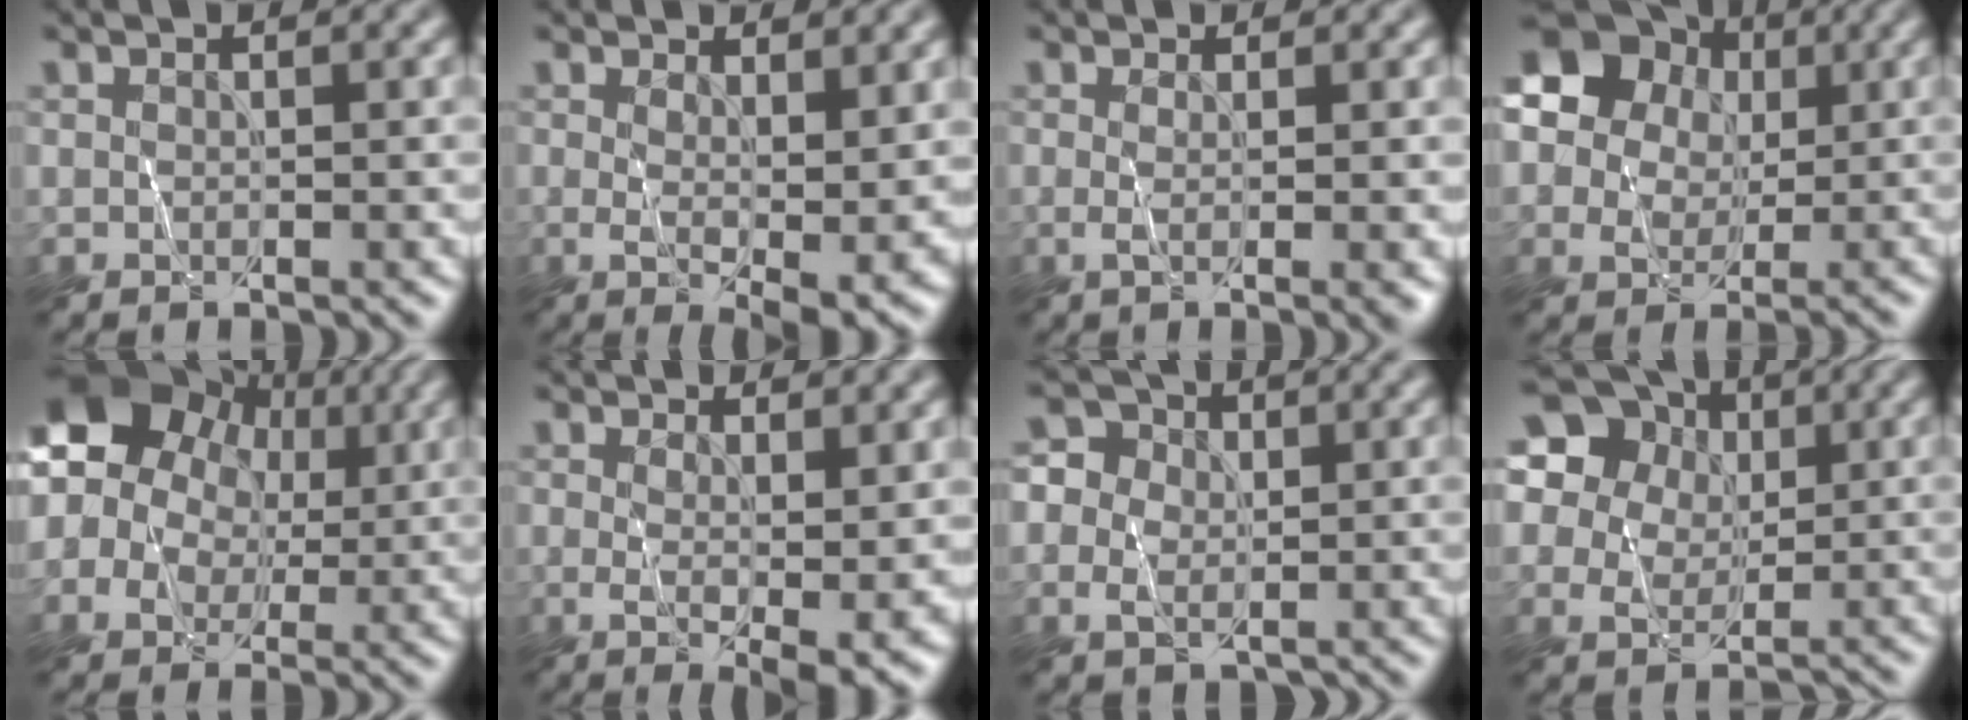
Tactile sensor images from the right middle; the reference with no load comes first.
{"total": 5.2, "force": [0.6, 1.5, 5.0], "torque": [-0.081, -0.017, 0.018]}
{"total": 2.3, "force": [0.0, 0.6, 2.2], "torque": [-0.030, -0.002, -0.002]}
{"total": 14.5, "force": [4.3, 12.4, 6.2], "torque": [-0.147, 0.051, 0.064]}
{"total": 14.8, "force": [5.9, 11.6, 6.9], "torque": [-0.132, 0.042, 0.086]}
{"total": 4.8, "force": [0.1, 1.2, 4.6], "torque": [-0.073, -0.013, 0.008]}
{"total": 5.5, "force": [0.1, 5.1, 2.1], "torque": [-0.021, 0.028, -0.024]}
{"total": 16.0, "force": [6.3, 13.4, 6.0], "torque": [-0.167, 0.066, 0.102]}